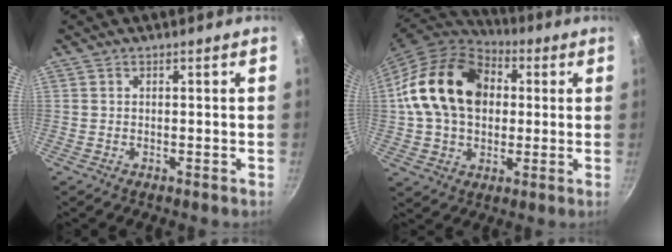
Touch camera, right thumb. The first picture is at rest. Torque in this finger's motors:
{"motor_torque": [2.04, 2.96, 0.73, -0.56, 0.22]}